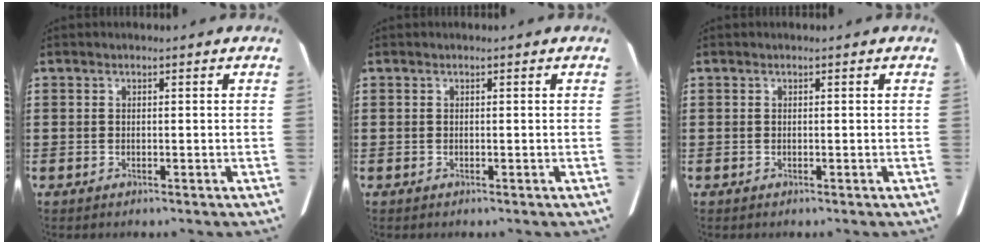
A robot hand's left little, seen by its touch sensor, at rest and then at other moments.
{"total": 0.0}
{"total": 0.0}